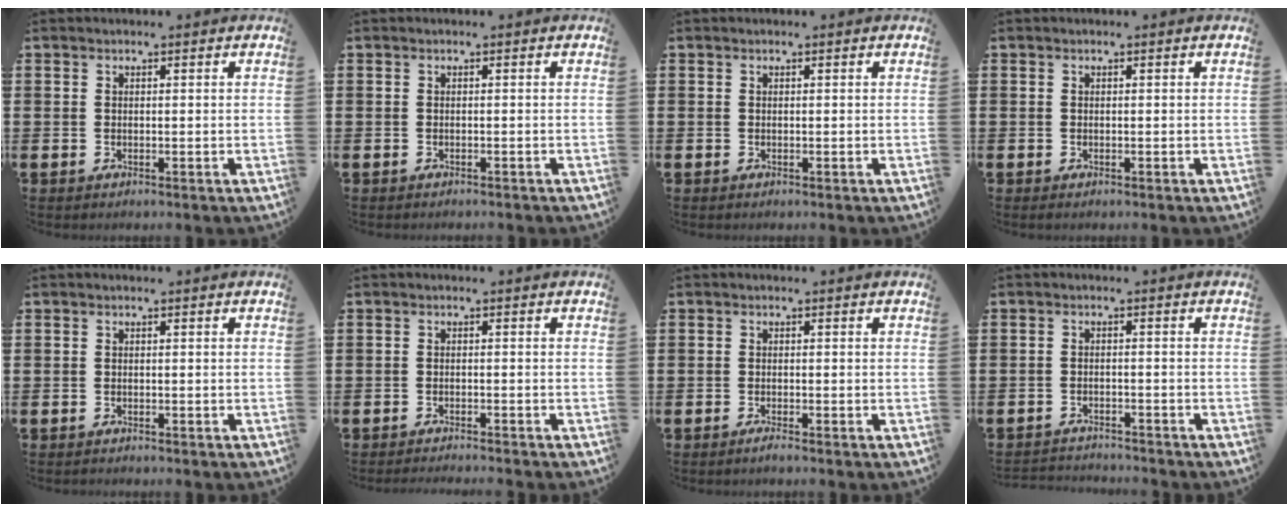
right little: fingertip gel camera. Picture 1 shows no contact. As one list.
[{"total": 0.0}, {"total": 0.0}, {"total": 0.0}, {"total": 0.0}, {"total": 0.9, "force": [-0.9, -0.2, 0.0], "torque": [0.000, 0.000, -0.019]}, {"total": 0.9, "force": [-0.6, 0.0, 0.7], "torque": [-0.011, -0.003, -0.010]}, {"total": 1.9, "force": [-1.9, 0.0, -0.2], "torque": [-0.002, 0.001, -0.042]}]